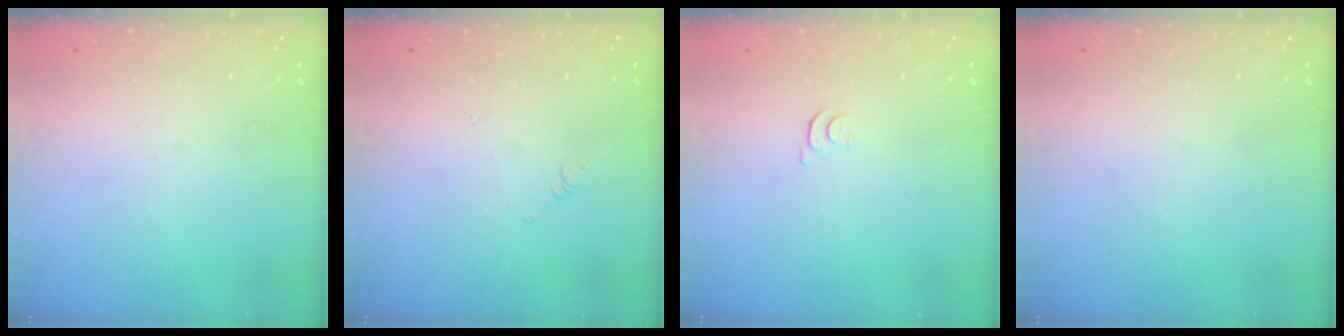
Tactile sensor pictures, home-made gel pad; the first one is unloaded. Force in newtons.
{"total": 3.0, "press": 3.0, "slide": 0.4}
{"total": 3.3, "press": 3.2, "slide": 0.4}
{"total": 0.0}